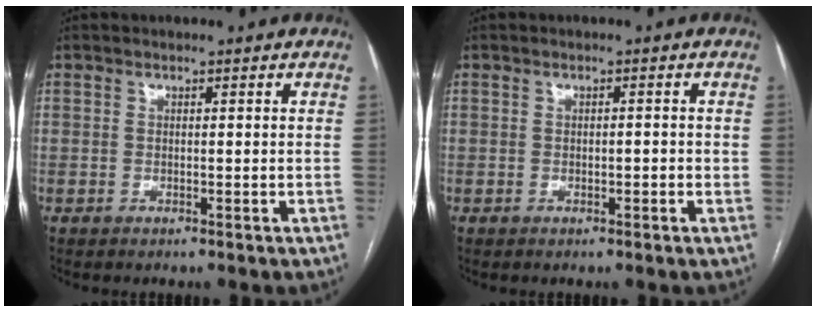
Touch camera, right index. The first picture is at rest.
{"total": 1.2, "force": [-0.1, 0.4, 1.1], "torque": [-0.019, 0.001, 0.000]}